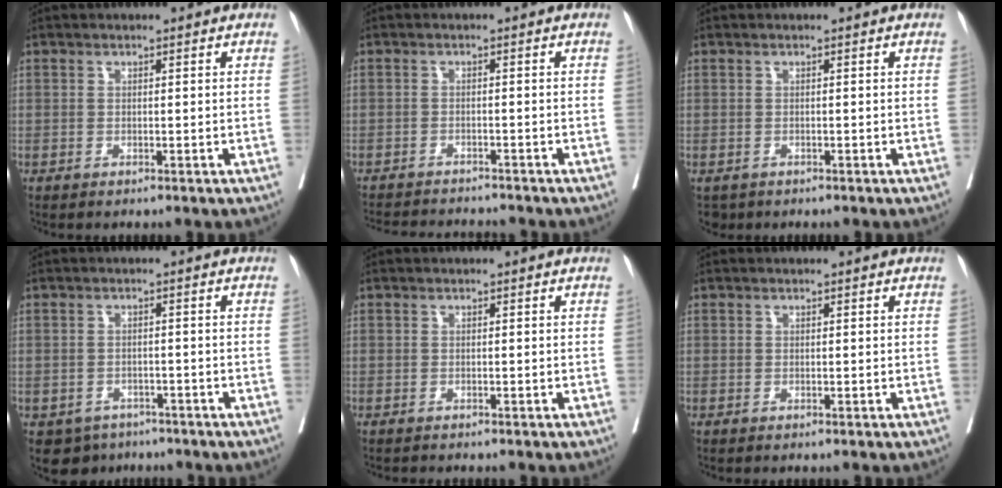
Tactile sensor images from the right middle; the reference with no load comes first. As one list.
[{"total": 9.9, "force": [-9.4, 0.8, 2.8], "torque": [-0.041, -0.005, -0.132]}, {"total": 1.9, "force": [-1.4, 1.3, 0.3], "torque": [-0.009, -0.001, -0.020]}, {"total": 4.8, "force": [-3.5, 3.3, 0.6], "torque": [-0.005, 0.004, -0.050]}, {"total": 0.9, "force": [-0.9, 0.0, 0.2], "torque": [-0.002, -0.001, -0.016]}, {"total": 0.0}]